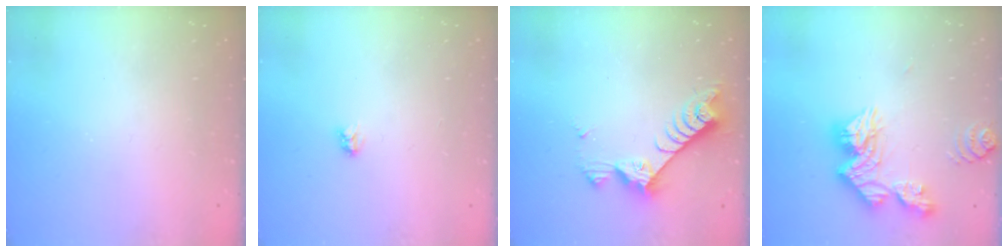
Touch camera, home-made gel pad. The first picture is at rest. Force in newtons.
{"total": 2.9, "press": 2.9, "slide": 0.3}
{"total": 7.7, "press": 7.6, "slide": 1.2}
{"total": 14.2, "press": 14.1, "slide": 1.4}